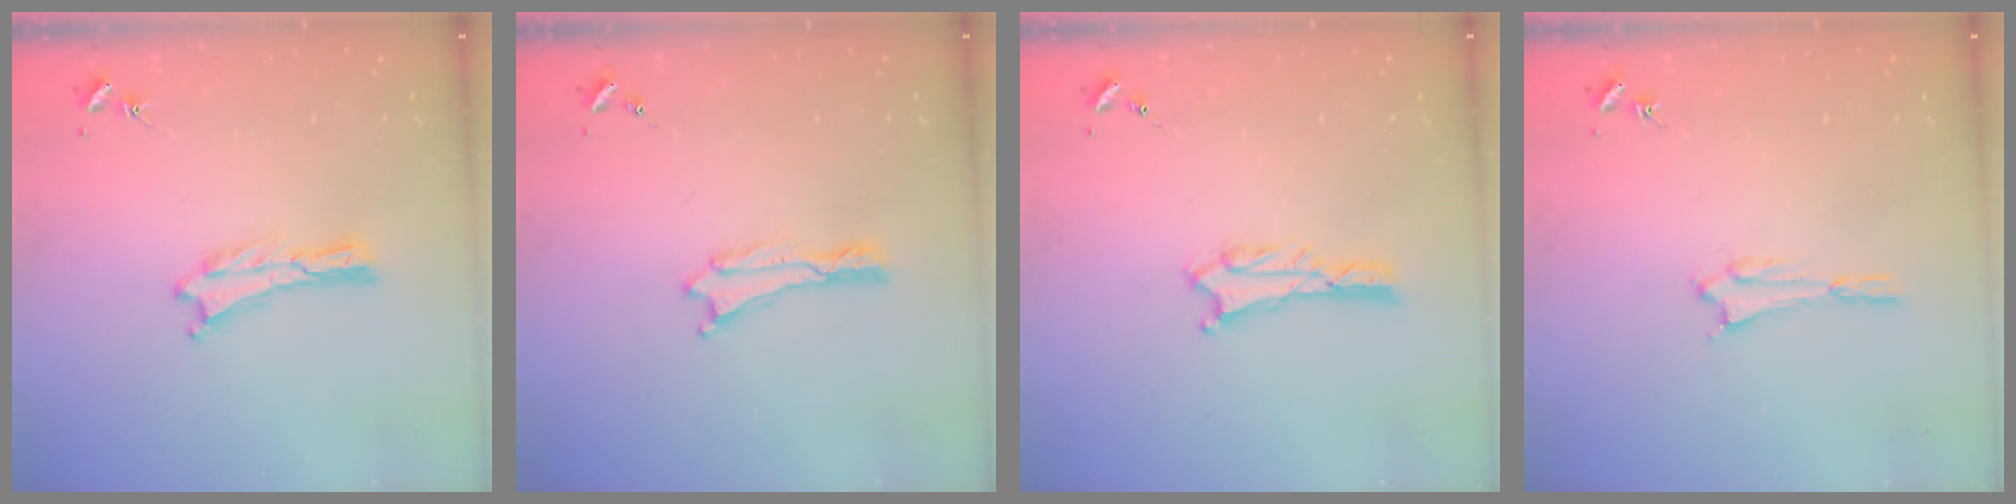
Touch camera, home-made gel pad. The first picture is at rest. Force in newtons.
{"total": 0.0}
{"total": 2.0, "press": 2.0, "slide": 0.3}
{"total": 1.6, "press": 1.6, "slide": 0.1}